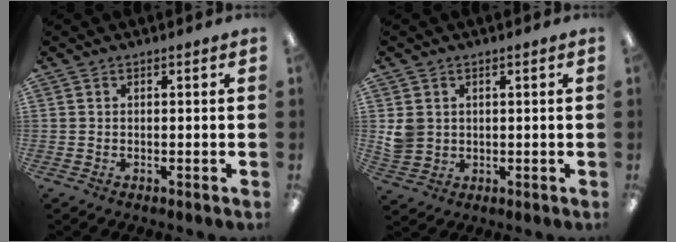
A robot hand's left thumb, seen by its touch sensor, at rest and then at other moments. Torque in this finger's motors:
{"motor_torque": [0.23, 0.52, 0.17, -0.68, 0.01]}